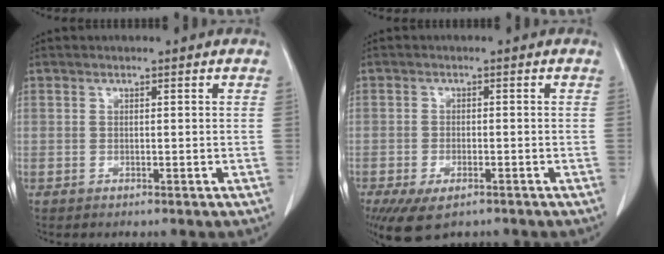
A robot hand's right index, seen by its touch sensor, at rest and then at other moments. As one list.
[{"total": 6.3, "force": [-4.1, 2.6, 3.9], "torque": [-0.066, -0.011, -0.065]}]